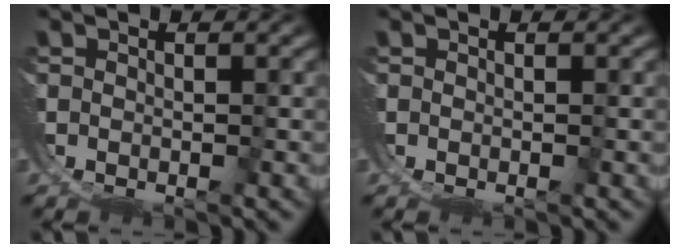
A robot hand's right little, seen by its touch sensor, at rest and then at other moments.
{"total": 0.0}